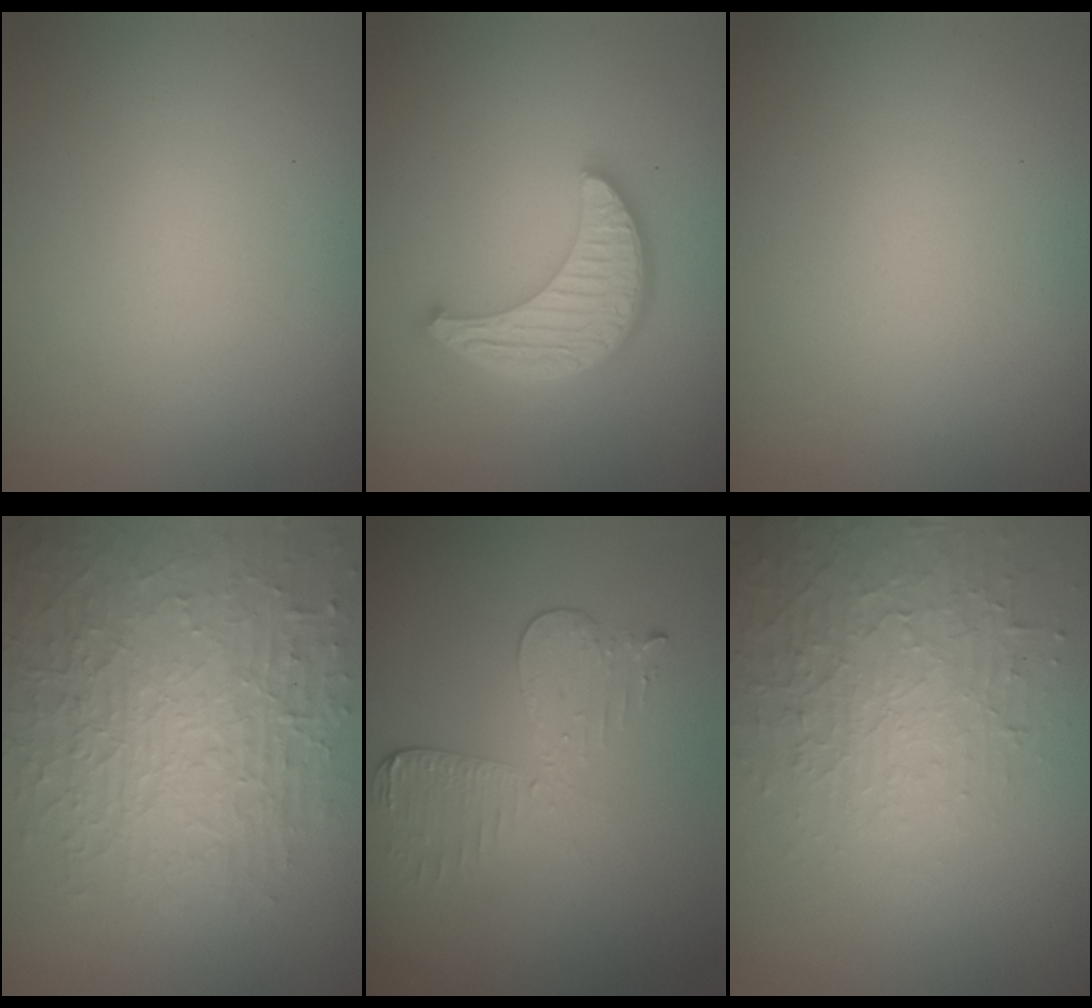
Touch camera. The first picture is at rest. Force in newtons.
{"total": 5.6, "press": 4.3, "slide": 3.6}
{"total": 0.0}
{"total": 8.8, "press": 6.2, "slide": 6.3}
{"total": 3.0, "press": 2.7, "slide": 1.2}
{"total": 4.2, "press": 3.8, "slide": 1.9}